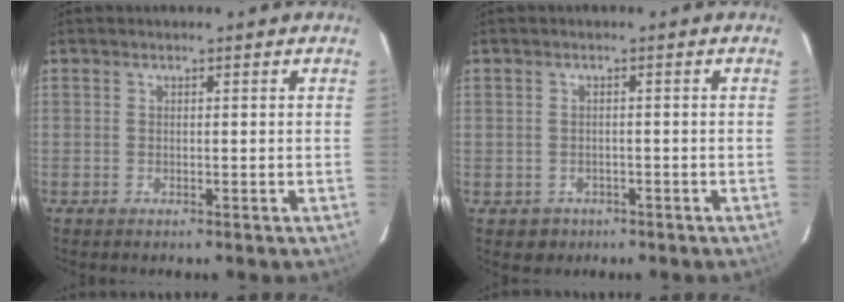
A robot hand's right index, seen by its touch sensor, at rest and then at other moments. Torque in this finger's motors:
{"motor_torque": [-1.18, -0.68, -0.82, -0.21]}